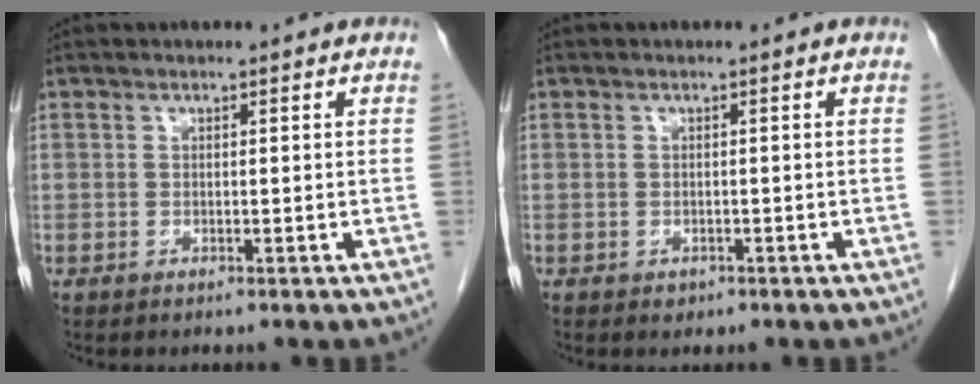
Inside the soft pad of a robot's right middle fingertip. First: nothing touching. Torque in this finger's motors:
{"motor_torque": [-0.20, 0.20, -0.04, -0.01]}